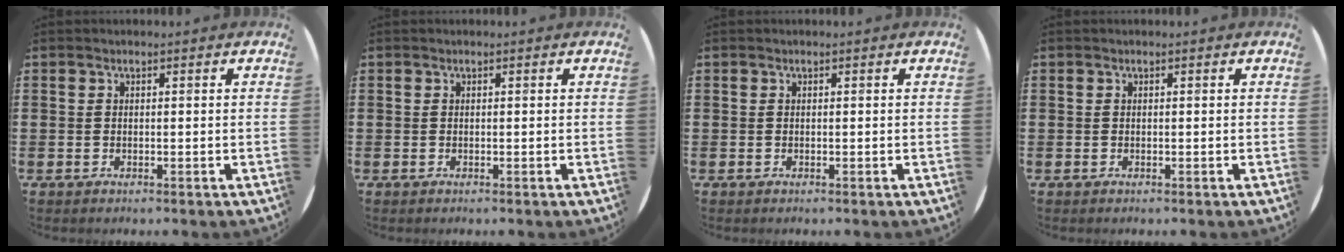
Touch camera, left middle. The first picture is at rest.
{"total": 0.0}
{"total": 0.0}
{"total": 0.0}